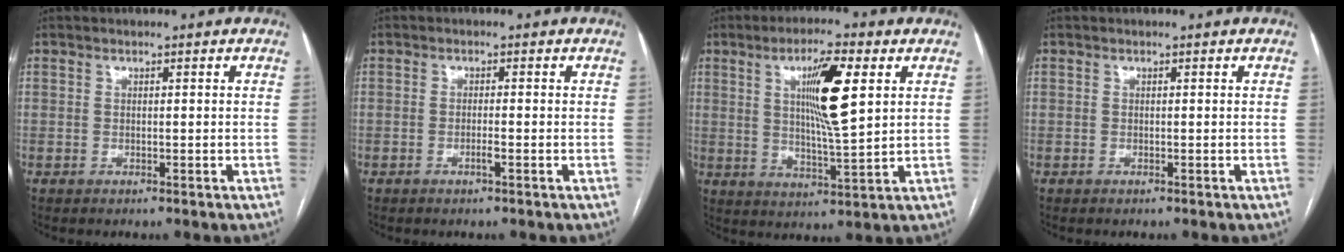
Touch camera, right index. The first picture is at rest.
{"total": 1.2, "force": [-0.6, -0.1, 1.1], "torque": [-0.021, 0.002, -0.009]}
{"total": 10.6, "force": [3.3, 1.0, 10.1], "torque": [-0.174, -0.002, 0.055]}
{"total": 0.0}